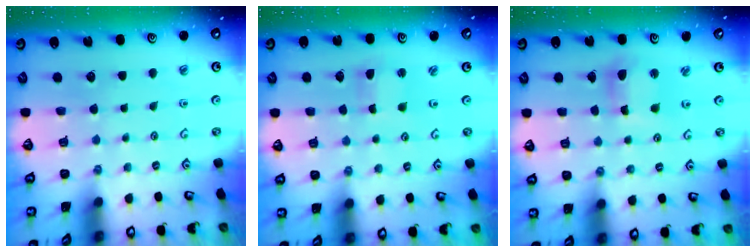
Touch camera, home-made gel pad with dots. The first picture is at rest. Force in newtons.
{"total": 2.3, "press": 2.3, "slide": 0.4}
{"total": 7.0, "press": 7.0, "slide": 0.9}